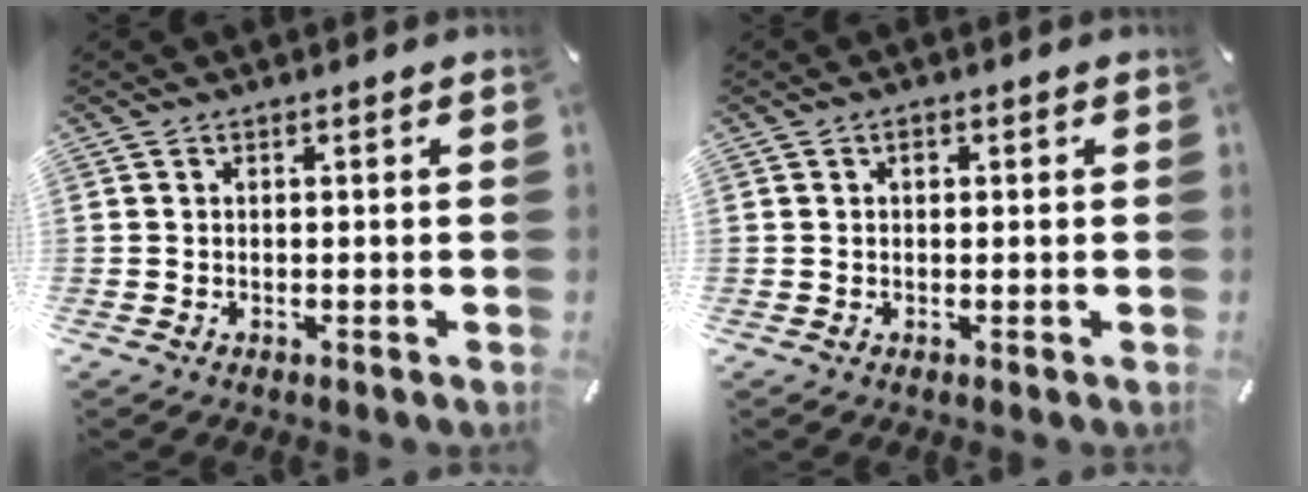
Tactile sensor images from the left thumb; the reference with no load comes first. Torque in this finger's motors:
{"motor_torque": [0.19, 0.35, 0.11, -0.28, 0.04]}